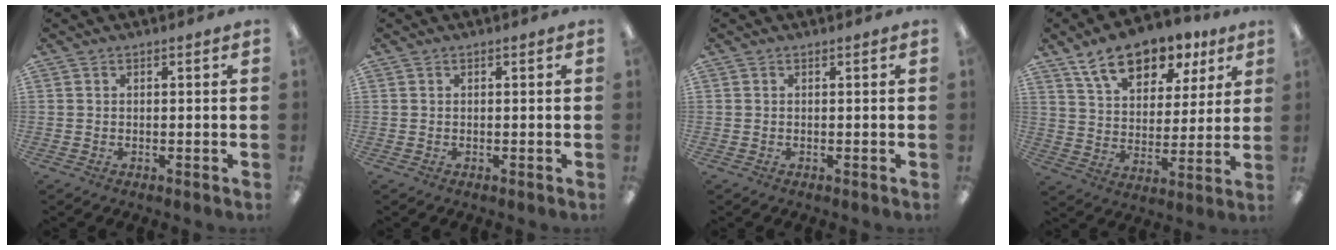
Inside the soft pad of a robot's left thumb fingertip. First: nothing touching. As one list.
[{"total": 0.0}, {"total": 0.0}, {"total": 14.5, "force": [10.0, 7.7, 7.1], "torque": [-0.116, -0.045, 0.179]}]